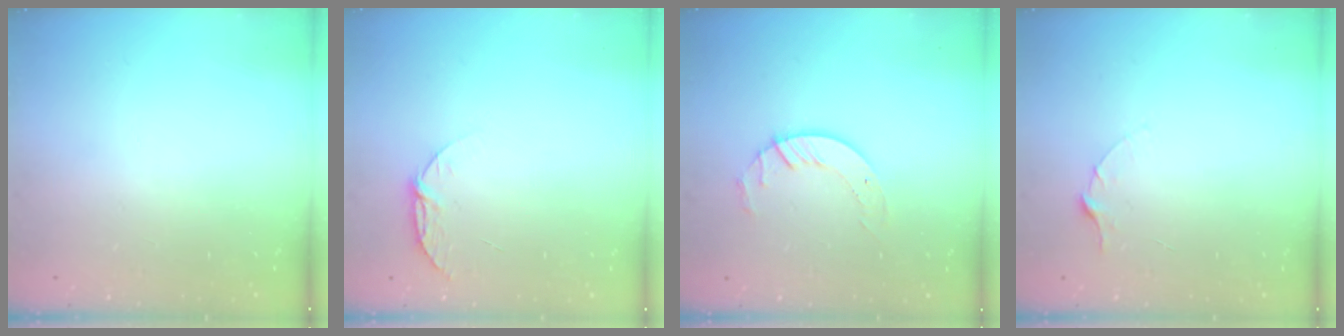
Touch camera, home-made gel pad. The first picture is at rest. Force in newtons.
{"total": 5.6, "press": 5.6, "slide": 0.6}
{"total": 5.7, "press": 5.7, "slide": 0.4}
{"total": 5.2, "press": 5.2, "slide": 0.5}